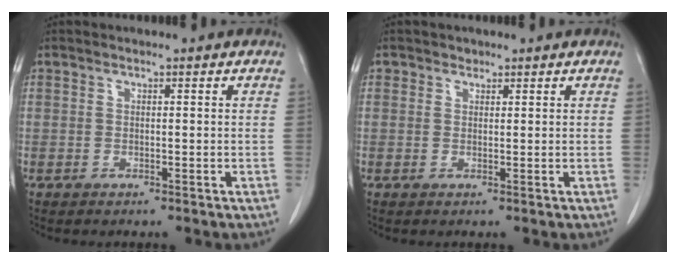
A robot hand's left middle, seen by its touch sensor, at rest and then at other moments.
{"total": 1.1, "force": [0.7, 0.8, 0.0], "torque": [0.005, -0.003, 0.007]}